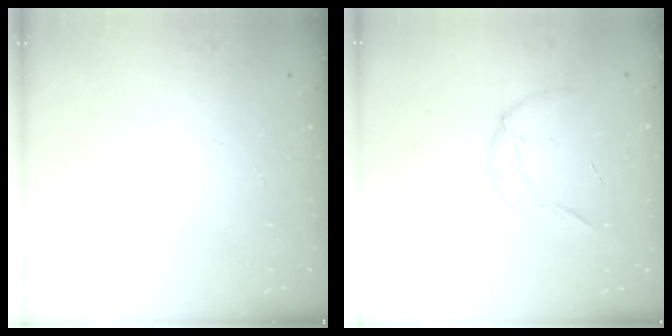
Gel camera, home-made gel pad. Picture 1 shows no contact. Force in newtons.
{"total": 9.6, "press": 9.4, "slide": 1.9}